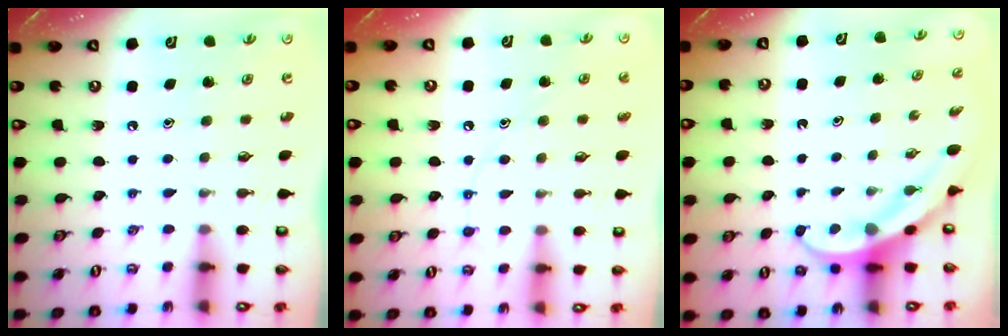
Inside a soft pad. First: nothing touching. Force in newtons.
{"total": 8.5, "press": 8.4, "slide": 0.7}
{"total": 4.0, "press": 4.0, "slide": 0.4}